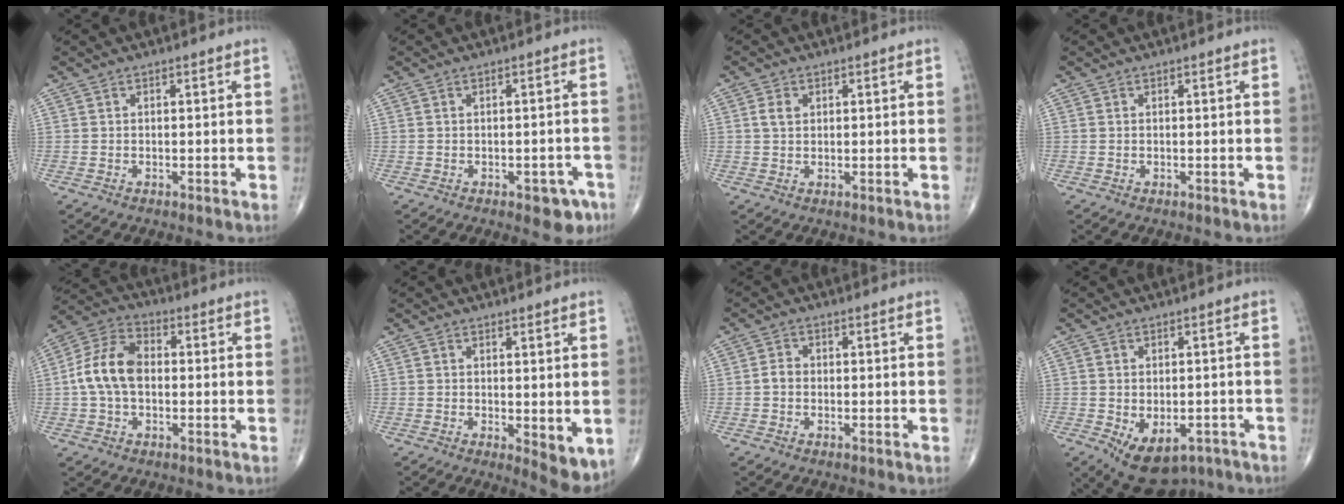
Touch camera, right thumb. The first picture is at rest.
{"total": 4.5, "force": [-2.4, 2.4, 3.0], "torque": [-0.014, 0.012, -0.025]}
{"total": 2.4, "force": [0.7, 1.7, 1.5], "torque": [-0.027, 0.003, 0.014]}
{"total": 0.0}
{"total": 10.6, "force": [-0.3, 7.0, 8.0], "torque": [-0.153, 0.031, -0.015]}
{"total": 5.8, "force": [-0.4, 2.2, 5.3], "torque": [-0.066, -0.017, 0.001]}
{"total": 2.0, "force": [-0.4, 1.6, 1.1], "torque": [-0.015, 0.007, -0.012]}
{"total": 11.2, "force": [-5.4, 6.9, 7.1], "torque": [-0.102, 0.011, -0.066]}